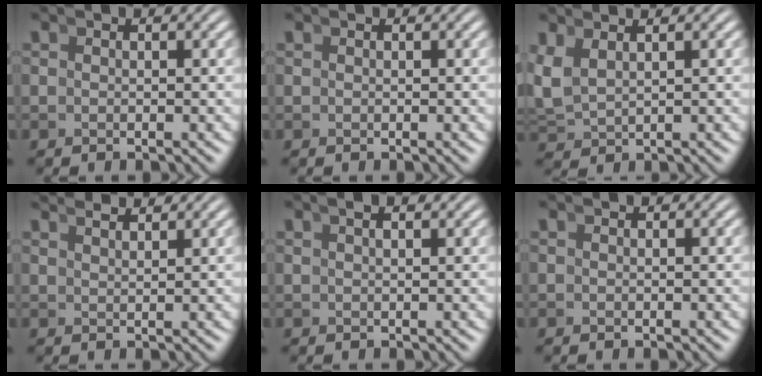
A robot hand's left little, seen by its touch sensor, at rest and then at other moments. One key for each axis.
{"total": 0.0}
{"total": 3.3, "fx": 0.9, "fy": 2.6, "fz": 1.8, "tx": -0.062, "ty": -0.008, "tz": 0.029}
{"total": 2.4, "fx": 2.2, "fy": -0.9, "fz": 0.3, "tx": 0.007, "ty": 0.004, "tz": 0.043}
{"total": 1.6, "fx": 1.3, "fy": -0.1, "fz": 0.9, "tx": 0.005, "ty": 0.014, "tz": 0.020}
{"total": 0.0}